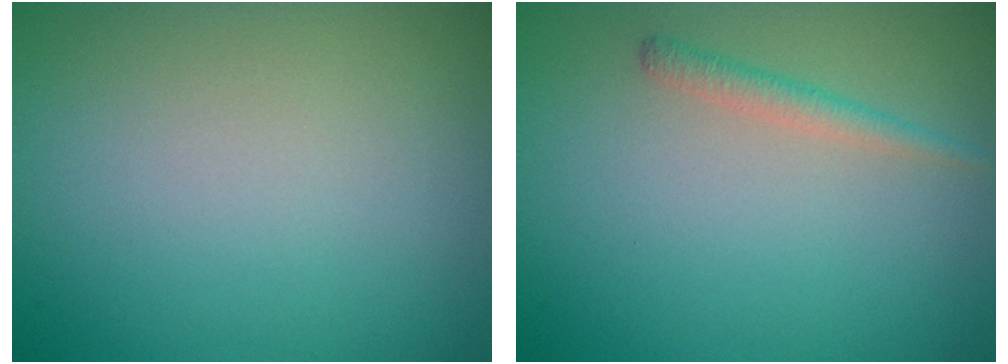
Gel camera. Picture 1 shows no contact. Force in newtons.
{"total": 1.4, "press": 1.3, "slide": 0.1}